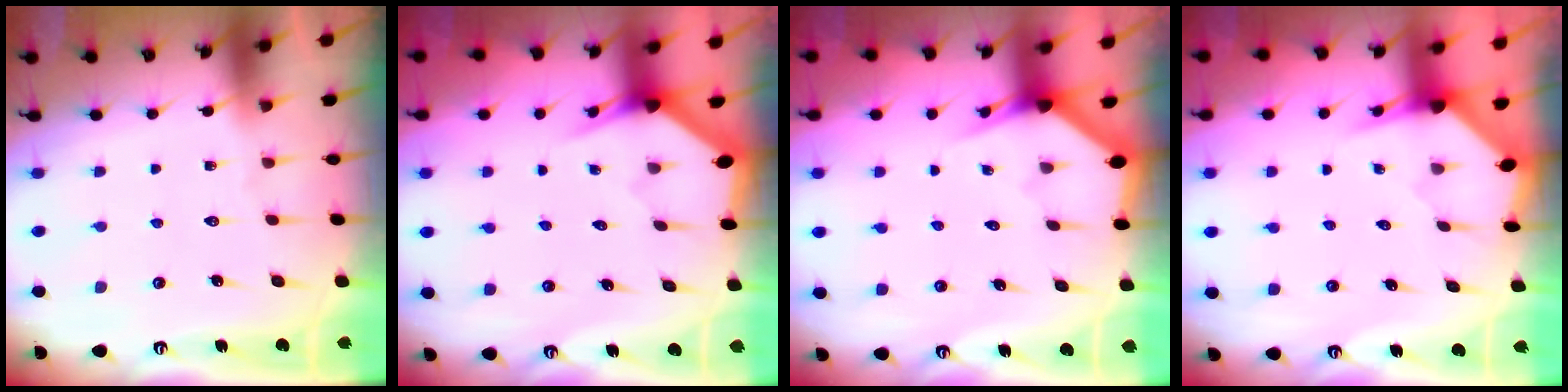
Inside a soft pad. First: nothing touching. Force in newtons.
{"total": 3.1, "press": 3.1, "slide": 0.1}
{"total": 2.8, "press": 2.8, "slide": 0.1}
{"total": 3.2, "press": 3.2, "slide": 0.3}